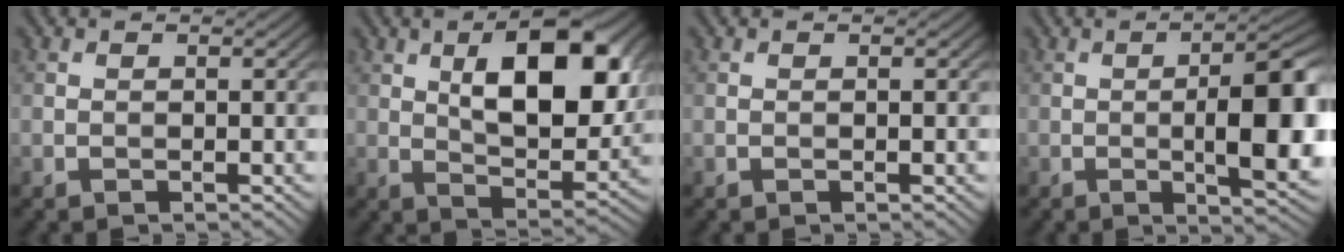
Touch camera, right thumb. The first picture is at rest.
{"total": 13.1, "force": [4.0, 6.2, 10.8], "torque": [-0.156, -0.004, 0.065]}
{"total": 0.0}
{"total": 10.6, "force": [-1.0, 3.2, 10.1], "torque": [-0.147, 0.002, -0.016]}